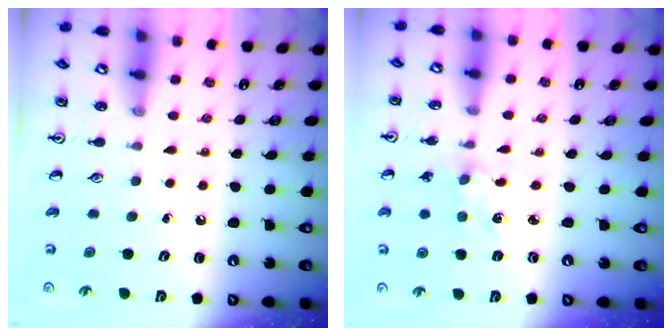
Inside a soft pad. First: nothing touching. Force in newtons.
{"total": 2.5, "press": 2.4, "slide": 0.4}